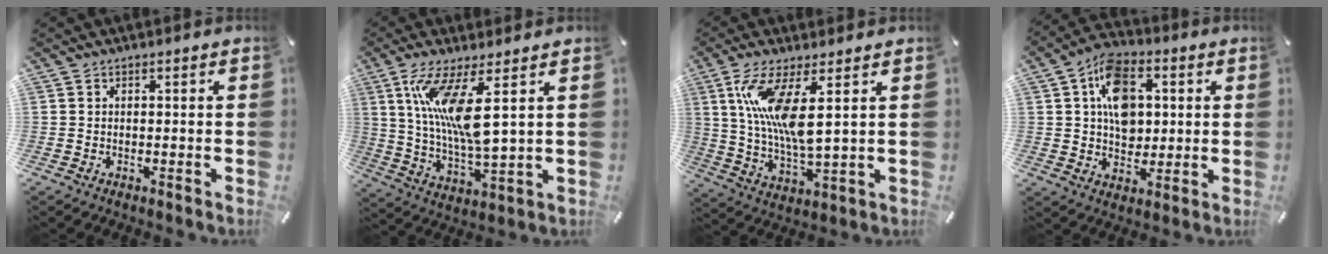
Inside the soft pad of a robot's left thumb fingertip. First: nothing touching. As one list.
[{"total": 14.5, "force": [5.4, 3.7, 12.9], "torque": [-0.252, -0.027, 0.092]}, {"total": 13.0, "force": [4.8, 3.8, 11.5], "torque": [-0.234, -0.018, 0.083]}, {"total": 12.5, "force": [2.6, 9.5, 7.7], "torque": [-0.126, 0.009, 0.050]}]